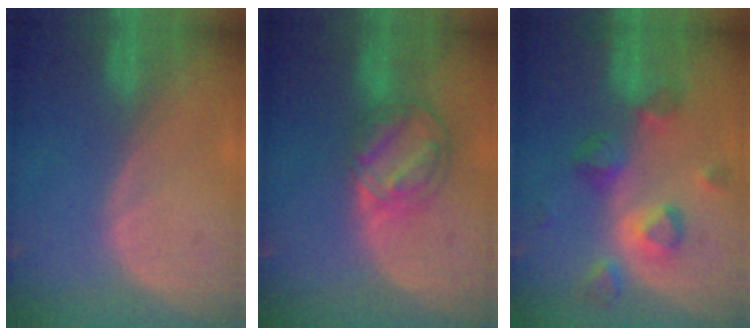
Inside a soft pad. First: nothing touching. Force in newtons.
{"total": 8.1, "press": 7.0, "slide": 4.1}
{"total": 7.8, "press": 7.5, "slide": 2.0}